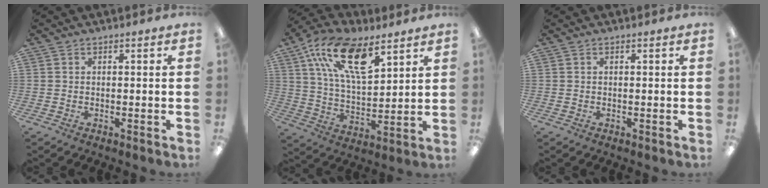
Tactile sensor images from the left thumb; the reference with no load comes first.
{"total": 18.7, "force": [10.6, 8.0, 13.2], "torque": [-0.243, -0.043, 0.185]}
{"total": 0.0}